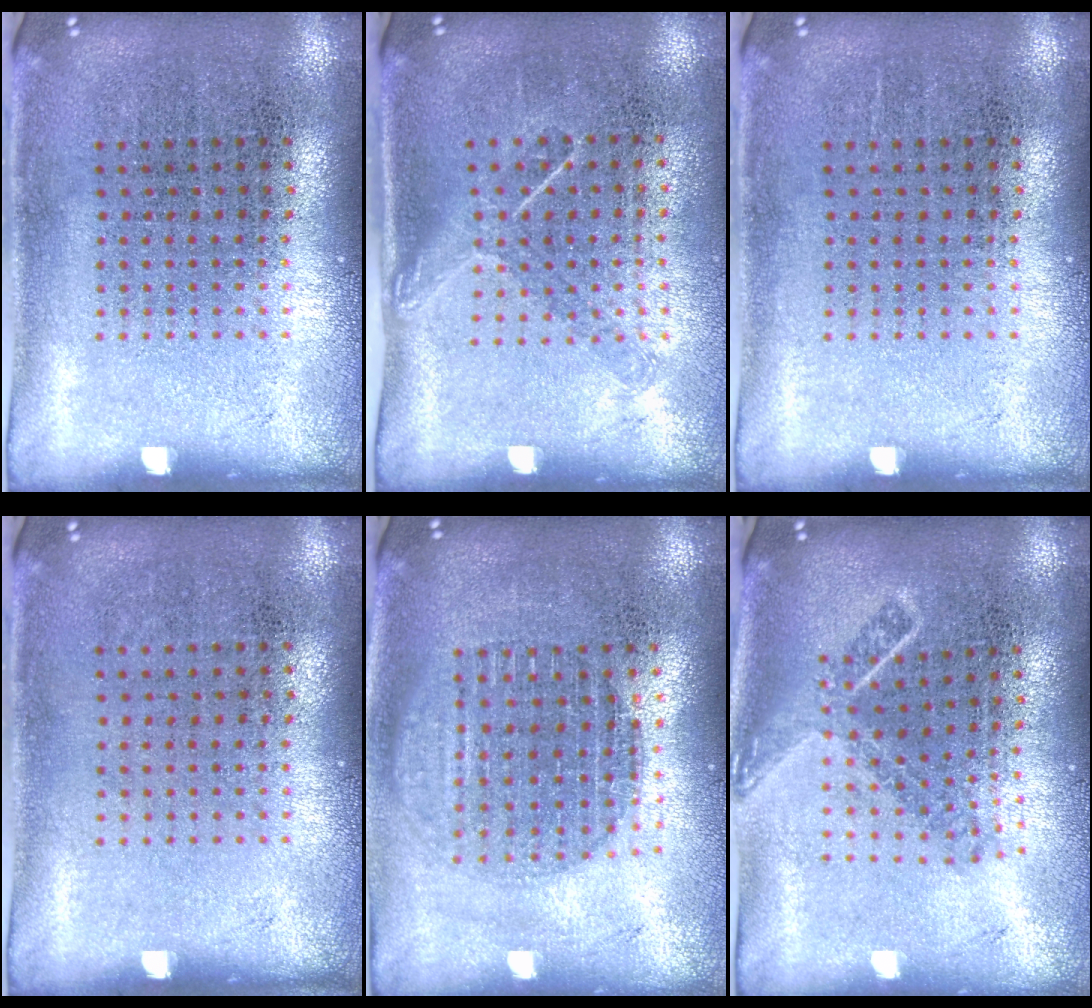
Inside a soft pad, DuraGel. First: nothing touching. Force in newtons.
{"total": 1.2, "press": 0.9, "slide": 0.9}
{"total": 0.0}
{"total": 0.0}
{"total": 1.7, "press": 1.5, "slide": 0.9}
{"total": 1.8, "press": 1.3, "slide": 1.2}